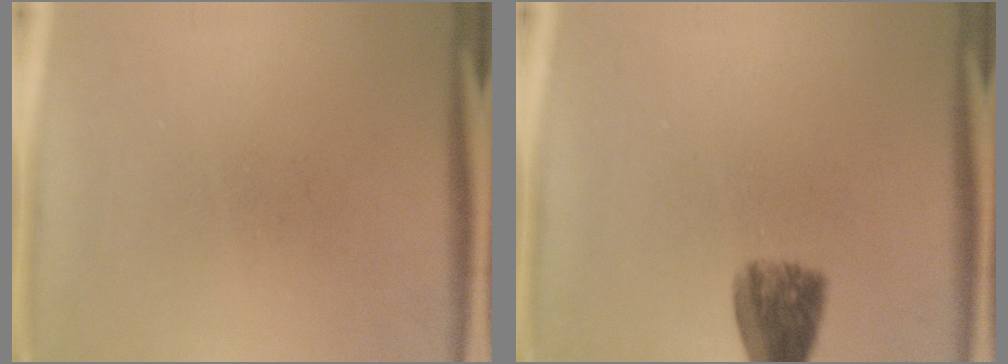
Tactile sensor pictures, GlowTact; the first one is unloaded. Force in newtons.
{"total": 6.5}